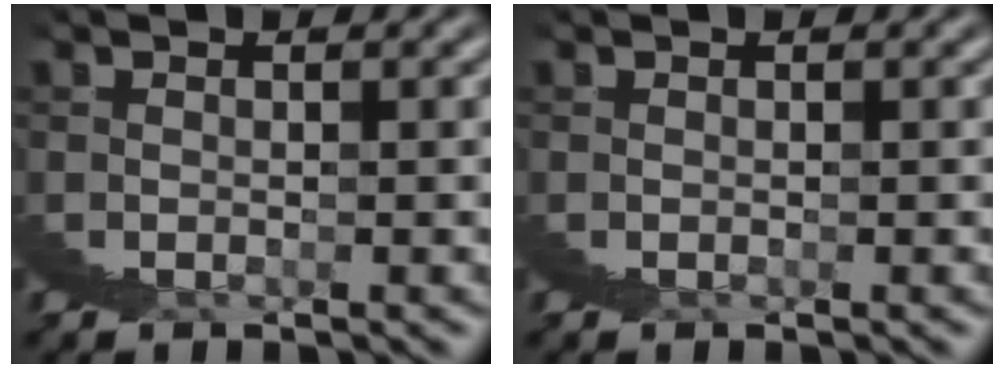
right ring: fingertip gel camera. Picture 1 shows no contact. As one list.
[{"total": 0.0}]